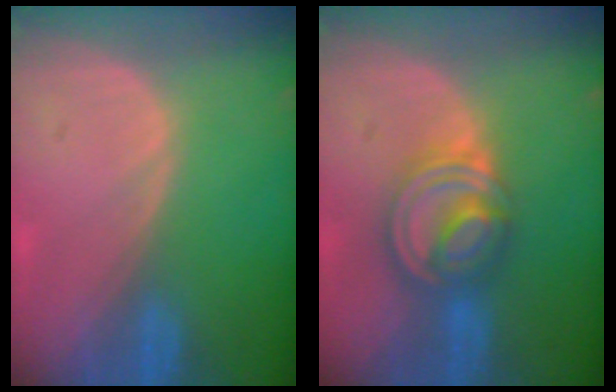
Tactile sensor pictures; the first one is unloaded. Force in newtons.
{"total": 8.1, "press": 6.8, "slide": 4.3}